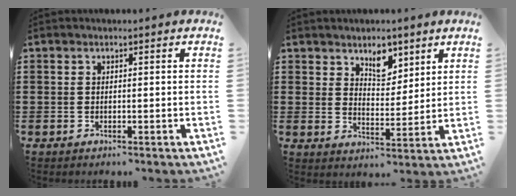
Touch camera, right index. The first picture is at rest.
{"total": 5.6, "force": [3.9, 3.0, 2.6], "torque": [-0.041, -0.006, 0.068]}